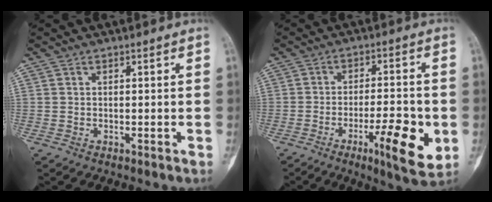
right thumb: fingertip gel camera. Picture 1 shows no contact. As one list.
[{"total": 12.1, "force": [-3.9, 2.9, 11.1], "torque": [-0.161, 0.004, -0.058]}]